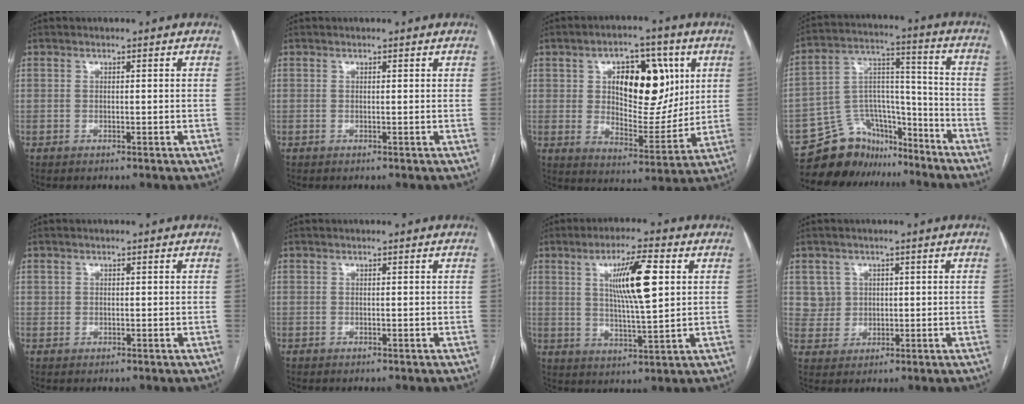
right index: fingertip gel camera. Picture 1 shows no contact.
{"total": 0.0}
{"total": 16.0, "force": [4.7, 7.9, 13.1], "torque": [-0.197, 0.015, 0.084]}
{"total": 13.5, "force": [-11.8, 6.3, 2.1], "torque": [-0.036, 0.074, -0.199]}
{"total": 0.9, "force": [0.3, 0.8, 0.2], "torque": [0.006, 0.003, 0.003]}
{"total": 0.0}
{"total": 10.4, "force": [3.0, 1.1, 9.9], "torque": [-0.171, 0.002, 0.052]}
{"total": 4.2, "force": [1.5, 4.0, 0.1], "torque": [0.006, 0.009, 0.032]}